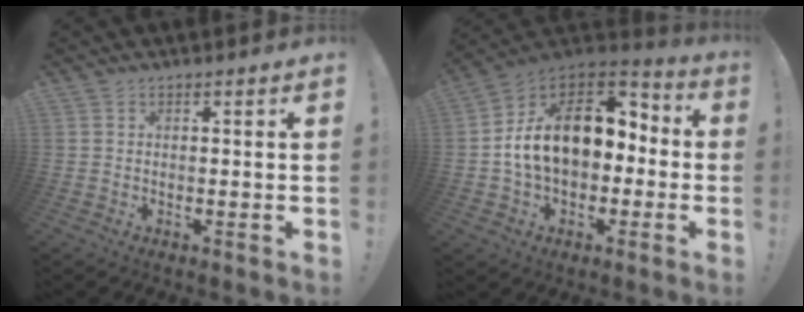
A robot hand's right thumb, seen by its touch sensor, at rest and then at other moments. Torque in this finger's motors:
{"motor_torque": [2.43, 2.58, 0.18, 0.00, 0.32]}